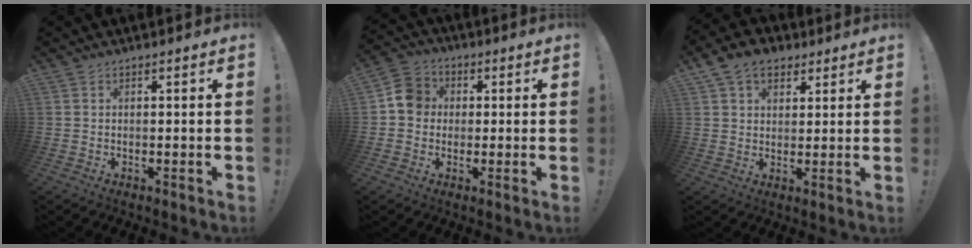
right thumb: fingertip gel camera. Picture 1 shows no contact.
{"total": 8.2, "force": [0.4, 7.5, 3.4], "torque": [-0.042, 0.021, 0.012]}
{"total": 8.9, "force": [5.0, 6.2, 4.1], "torque": [-0.063, -0.014, 0.095]}